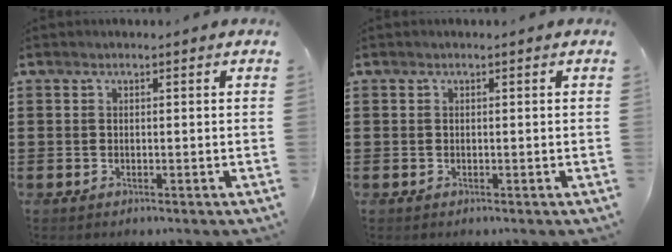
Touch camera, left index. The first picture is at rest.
{"total": 0.0}